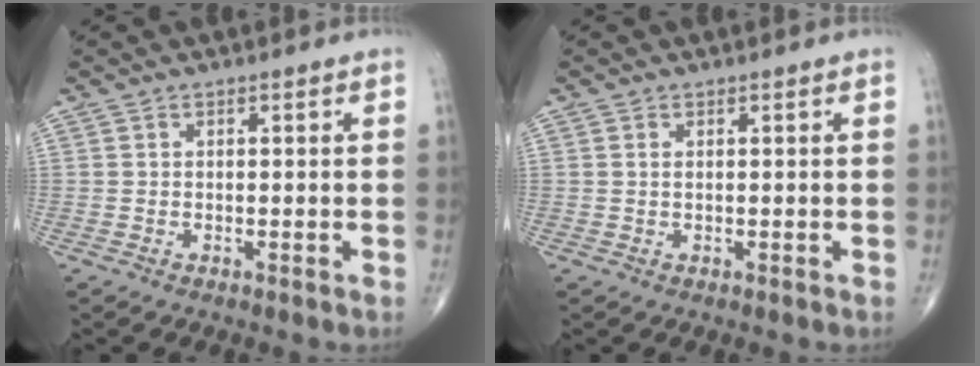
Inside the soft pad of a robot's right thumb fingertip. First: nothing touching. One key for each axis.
{"total": 0.6, "fx": 0.2, "fy": 0.2, "fz": 0.5, "tx": -0.014, "ty": 0.003, "tz": 0.005}